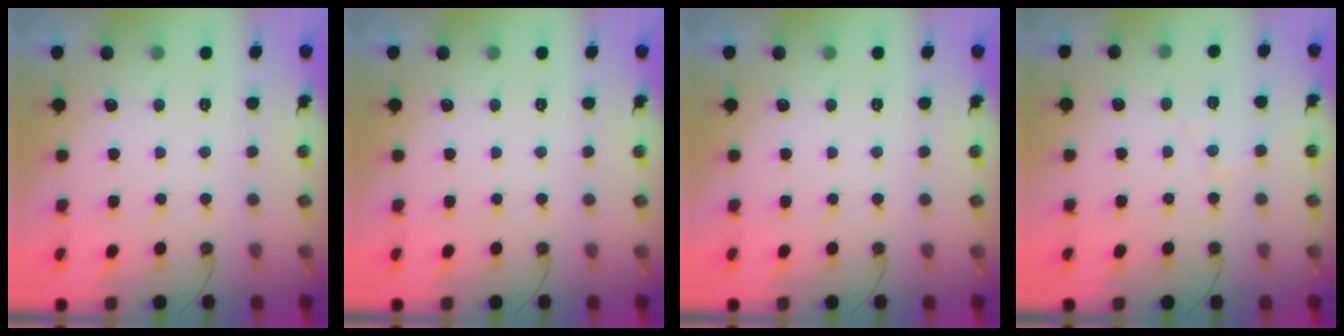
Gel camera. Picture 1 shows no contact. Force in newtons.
{"total": 0.0}
{"total": 0.0}
{"total": 5.6, "press": 5.5, "slide": 0.8}